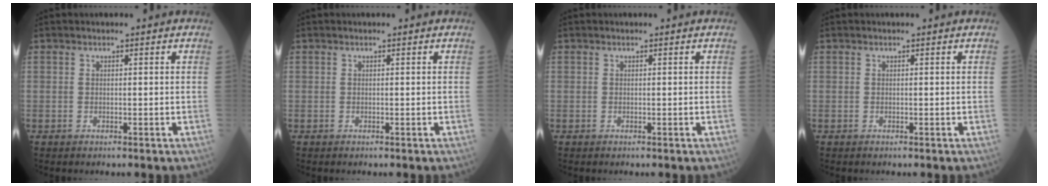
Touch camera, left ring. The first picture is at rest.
{"total": 0.0}
{"total": 0.0}
{"total": 0.0}